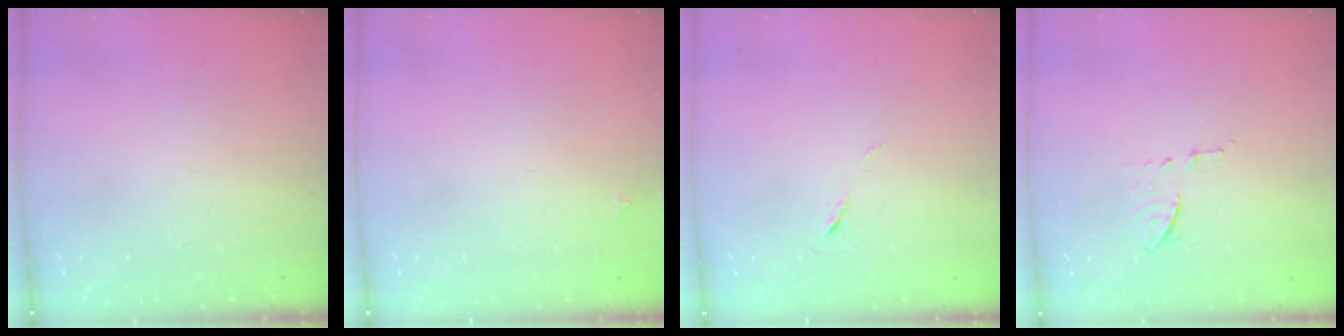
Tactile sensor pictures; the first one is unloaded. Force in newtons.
{"total": 2.0, "press": 2.0, "slide": 0.3}
{"total": 6.0, "press": 5.5, "slide": 2.3}
{"total": 6.8, "press": 6.8, "slide": 0.9}